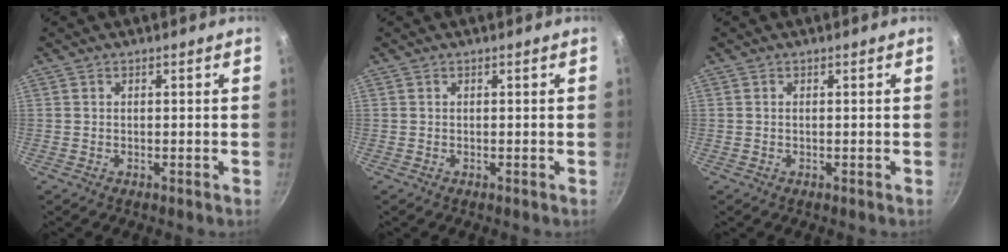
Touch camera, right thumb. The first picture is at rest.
{"total": 0.0}
{"total": 0.0}